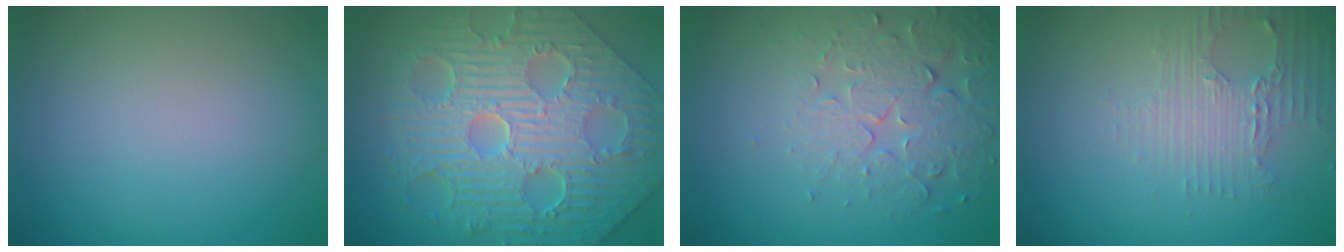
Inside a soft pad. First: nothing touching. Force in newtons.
{"total": 12.0, "press": 8.0, "slide": 8.9}
{"total": 5.0, "press": 3.7, "slide": 3.3}
{"total": 3.5, "press": 2.6, "slide": 2.4}